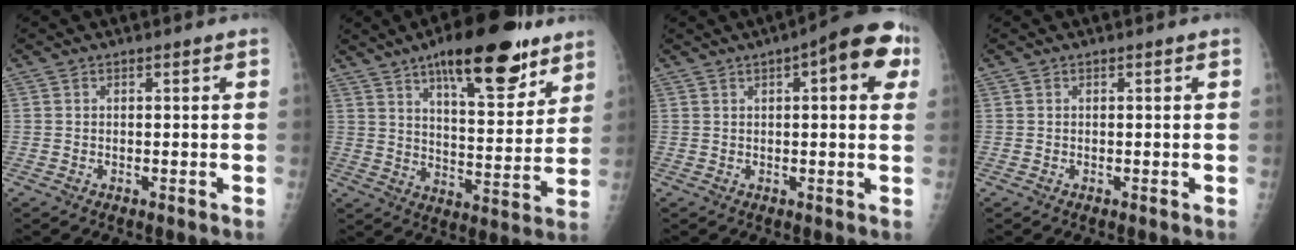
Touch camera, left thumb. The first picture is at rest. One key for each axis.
{"total": 20.0, "fx": 12.4, "fy": 6.8, "fz": 14.1, "tx": -0.172, "ty": -0.055, "tz": 0.191}
{"total": 11.7, "fx": 4.1, "fy": 3.9, "fz": 10.3, "tx": -0.104, "ty": 0.012, "tz": 0.040}
{"total": 0.0}